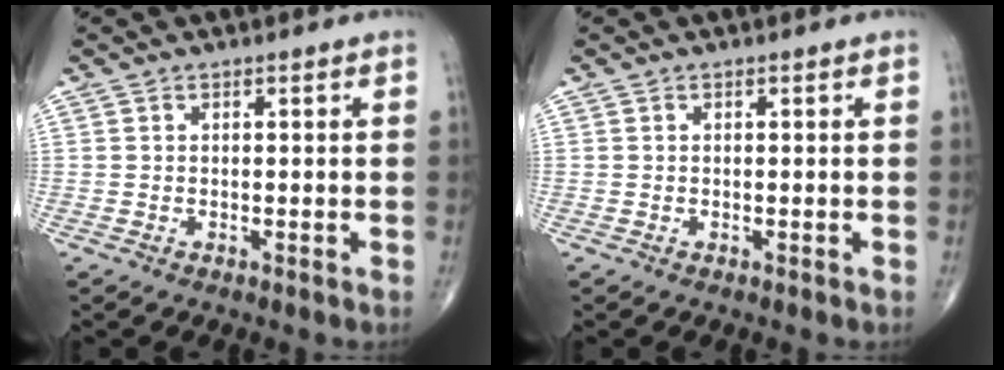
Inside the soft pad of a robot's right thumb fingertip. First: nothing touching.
{"total": 0.0}